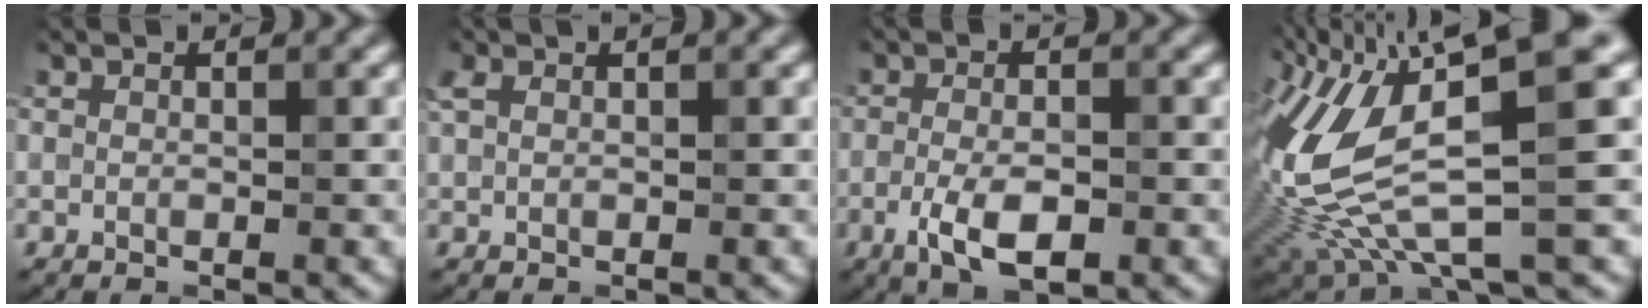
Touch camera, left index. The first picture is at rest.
{"total": 1.8, "force": [1.1, 0.6, 1.3], "torque": [-0.025, 0.006, 0.021]}
{"total": 4.5, "force": [-1.8, 1.7, 3.7], "torque": [-0.074, -0.004, -0.034]}
{"total": 12.1, "force": [1.8, 3.2, 11.5], "torque": [-0.244, -0.006, 0.047]}